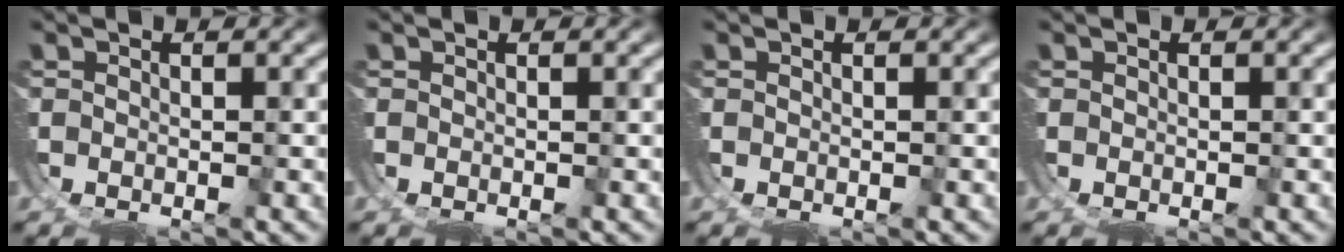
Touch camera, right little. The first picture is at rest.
{"total": 0.0}
{"total": 0.0}
{"total": 0.0}